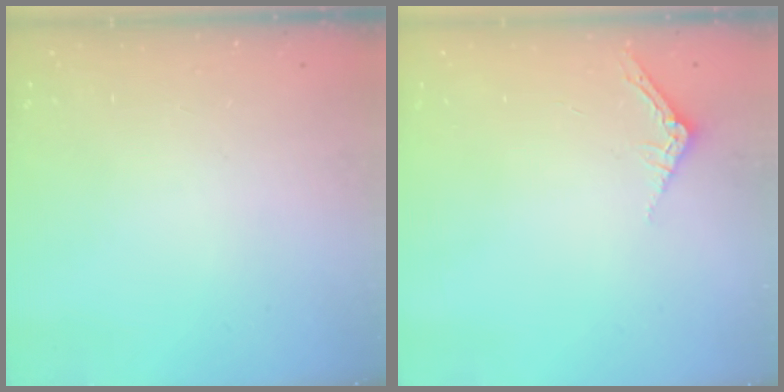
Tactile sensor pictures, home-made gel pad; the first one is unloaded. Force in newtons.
{"total": 2.5, "press": 2.5, "slide": 0.2}